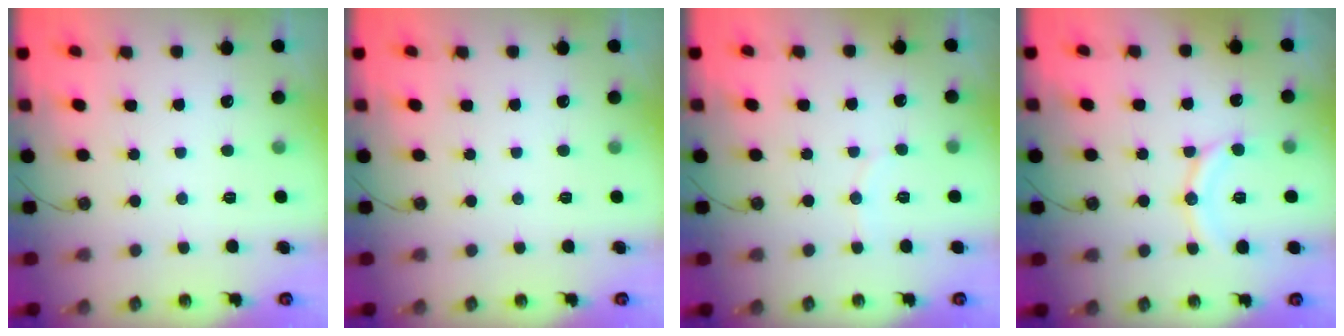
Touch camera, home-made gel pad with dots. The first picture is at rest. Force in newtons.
{"total": 0.0}
{"total": 3.3, "press": 3.3, "slide": 0.4}
{"total": 12.2, "press": 12.1, "slide": 1.2}